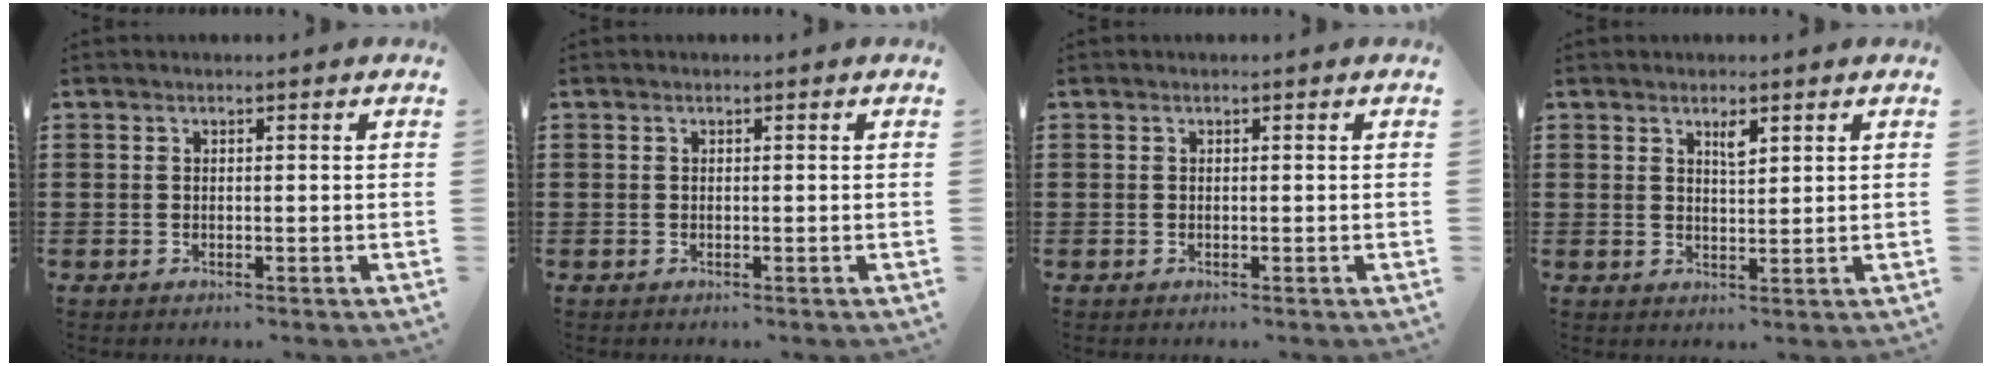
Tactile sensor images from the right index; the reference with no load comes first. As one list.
[{"total": 0.0}, {"total": 0.0}, {"total": 2.3, "force": [1.5, 0.7, 1.6], "torque": [-0.019, -0.003, 0.022]}]